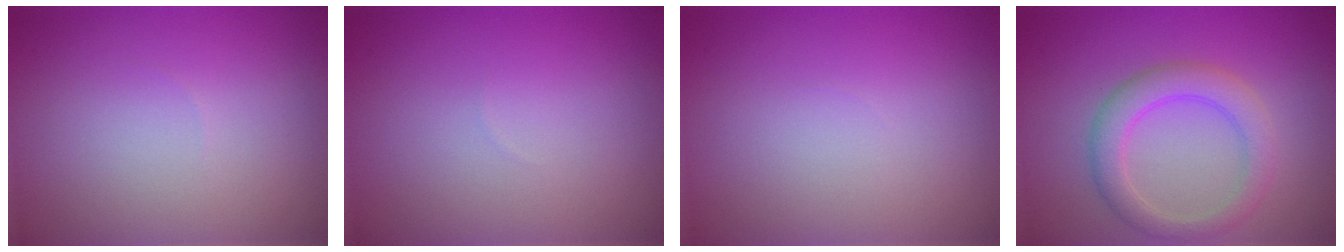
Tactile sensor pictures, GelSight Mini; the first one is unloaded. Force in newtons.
{"total": 0.0}
{"total": 0.0}
{"total": 3.7, "press": 3.7, "slide": 0.3}